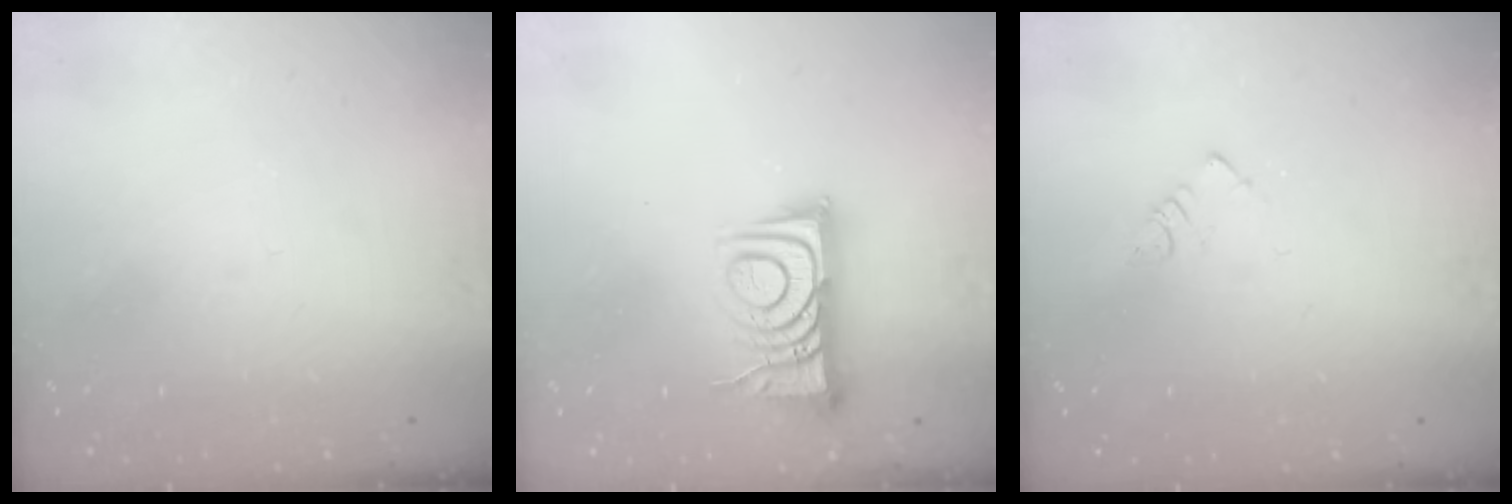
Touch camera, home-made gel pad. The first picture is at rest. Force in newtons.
{"total": 9.8, "press": 9.8, "slide": 1.2}
{"total": 2.3, "press": 2.3, "slide": 0.4}